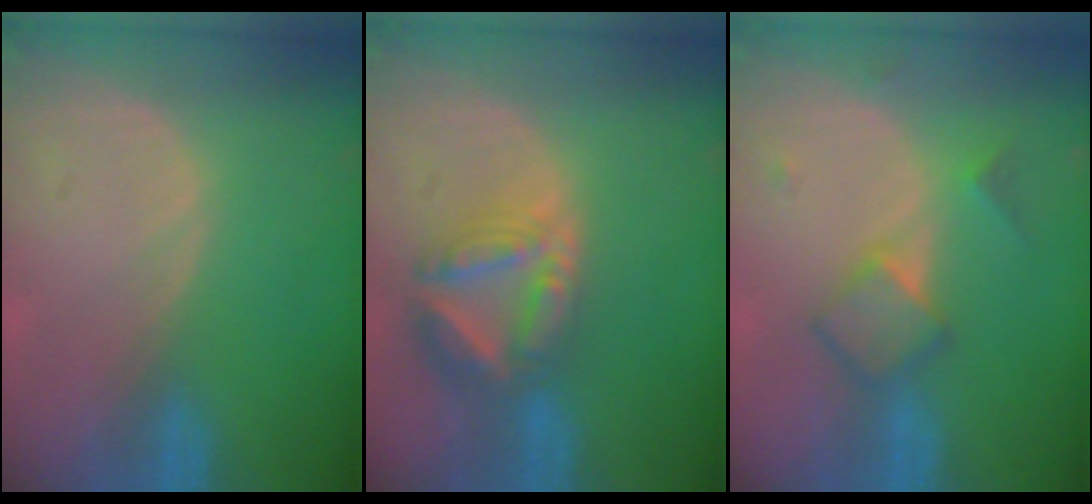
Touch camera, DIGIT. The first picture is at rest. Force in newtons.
{"total": 8.3, "press": 7.1, "slide": 4.2}
{"total": 4.8, "press": 4.6, "slide": 1.4}